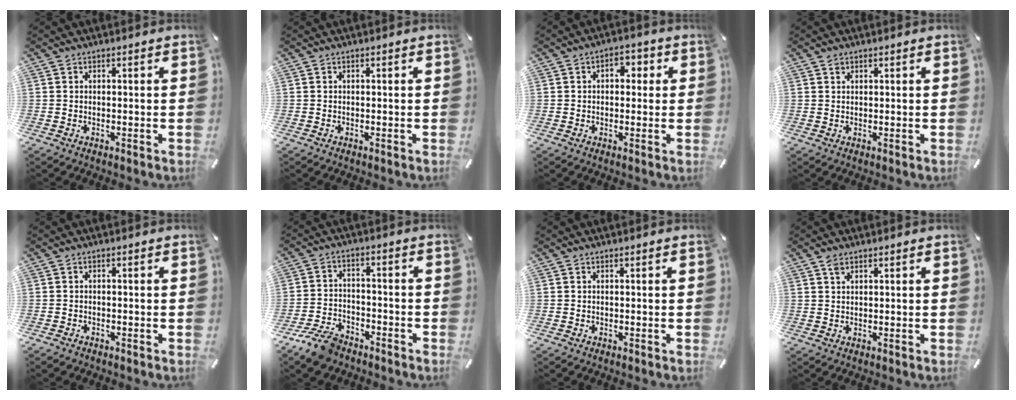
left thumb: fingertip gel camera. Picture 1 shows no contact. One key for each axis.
{"total": 0.0}
{"total": 3.8, "fx": 0.1, "fy": 2.7, "fz": 2.7, "tx": -0.030, "ty": 0.004, "tz": -0.008}
{"total": 0.8, "fx": 0.6, "fy": 0.6, "fz": 0.3, "tx": -0.006, "ty": 0.000, "tz": 0.011}
{"total": 0.9, "fx": -0.7, "fy": 0.4, "fz": 0.2, "tx": -0.004, "ty": 0.002, "tz": -0.017}
{"total": 8.3, "fx": -6.3, "fy": 4.0, "fz": 3.7, "tx": -0.071, "ty": 0.032, "tz": -0.116}
{"total": 0.0}
{"total": 1.5, "fx": 1.1, "fy": 0.7, "fz": 0.8, "tx": -0.018, "ty": -0.001, "tz": 0.020}